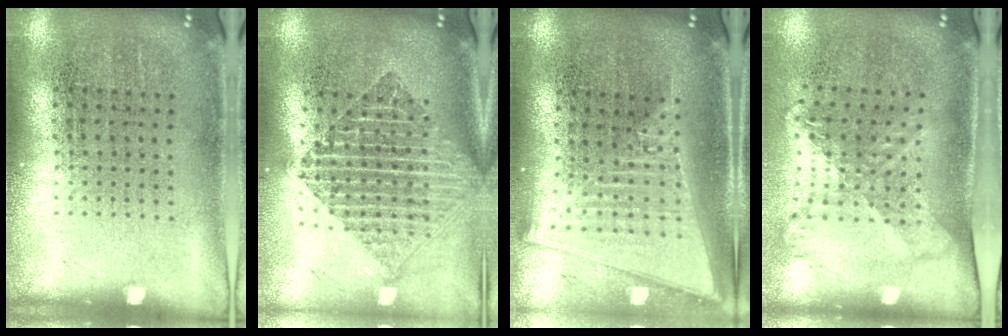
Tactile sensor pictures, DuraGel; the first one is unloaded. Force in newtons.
{"total": 2.2, "press": 1.8, "slide": 1.3}
{"total": 2.2, "press": 1.8, "slide": 1.2}
{"total": 1.8, "press": 1.3, "slide": 1.2}